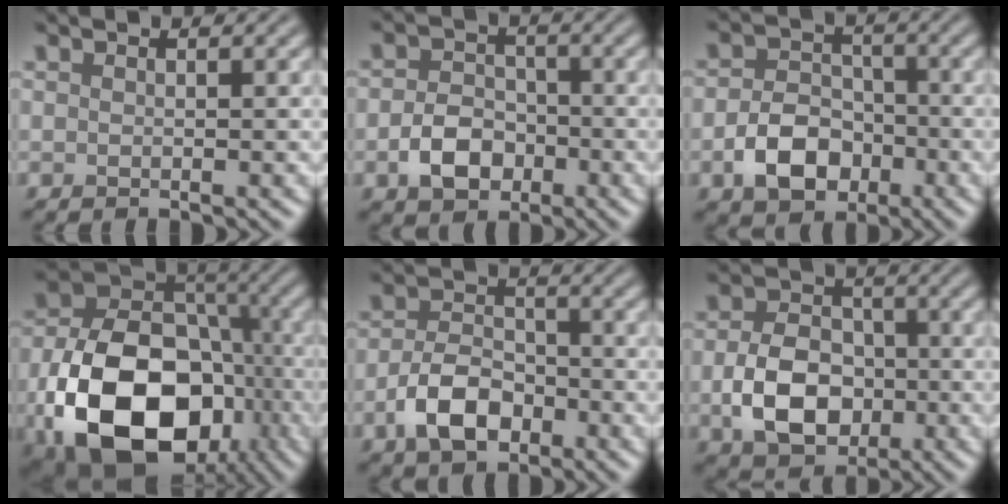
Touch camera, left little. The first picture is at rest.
{"total": 4.1, "force": [-1.7, 3.0, 2.3], "torque": [-0.039, 0.002, -0.035]}
{"total": 5.3, "force": [-2.3, 3.7, 3.0], "torque": [-0.050, -0.002, -0.043]}
{"total": 16.7, "force": [-6.2, 11.2, 10.8], "torque": [-0.201, -0.042, -0.100]}
{"total": 5.1, "force": [-2.5, 3.1, 3.1], "torque": [-0.063, 0.000, -0.050]}
{"total": 6.9, "force": [-1.7, 5.0, 4.5], "torque": [-0.090, -0.006, -0.032]}